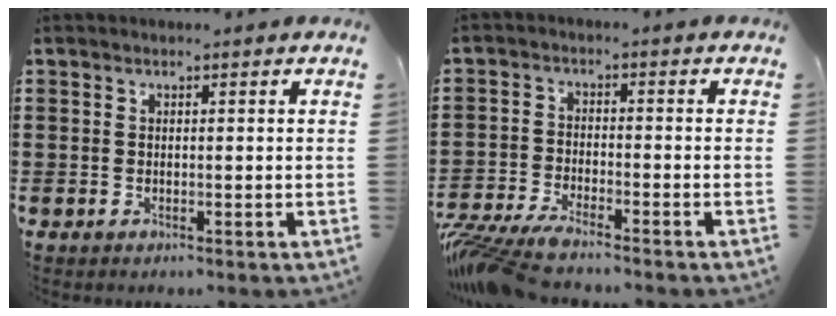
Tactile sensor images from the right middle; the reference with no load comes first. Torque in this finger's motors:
{"motor_torque": [1.45, -0.31, 0.36, 0.21]}